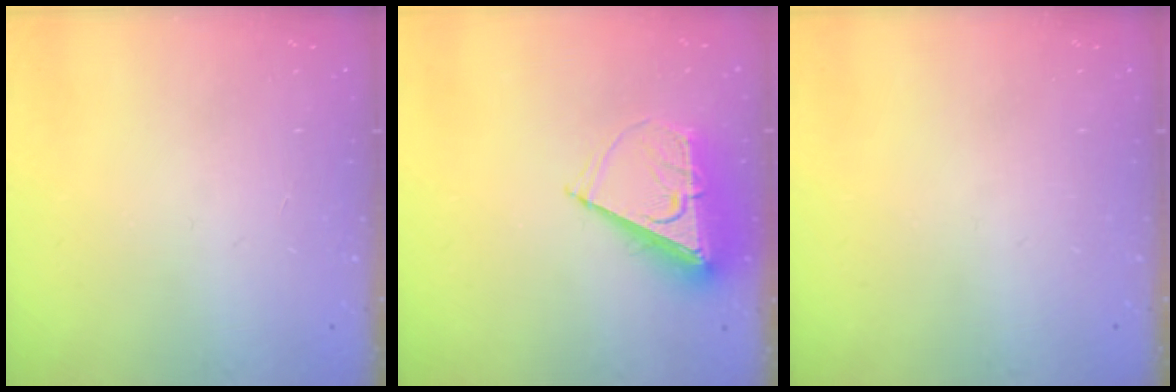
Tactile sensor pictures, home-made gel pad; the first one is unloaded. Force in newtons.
{"total": 8.5, "press": 8.5, "slide": 0.5}
{"total": 0.0}